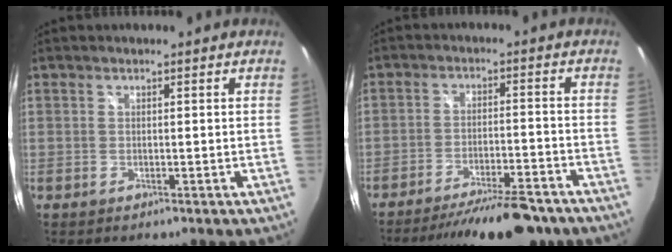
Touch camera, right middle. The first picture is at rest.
{"total": 15.1, "force": [-12.9, 3.3, 7.2], "torque": [-0.131, -0.015, -0.184]}